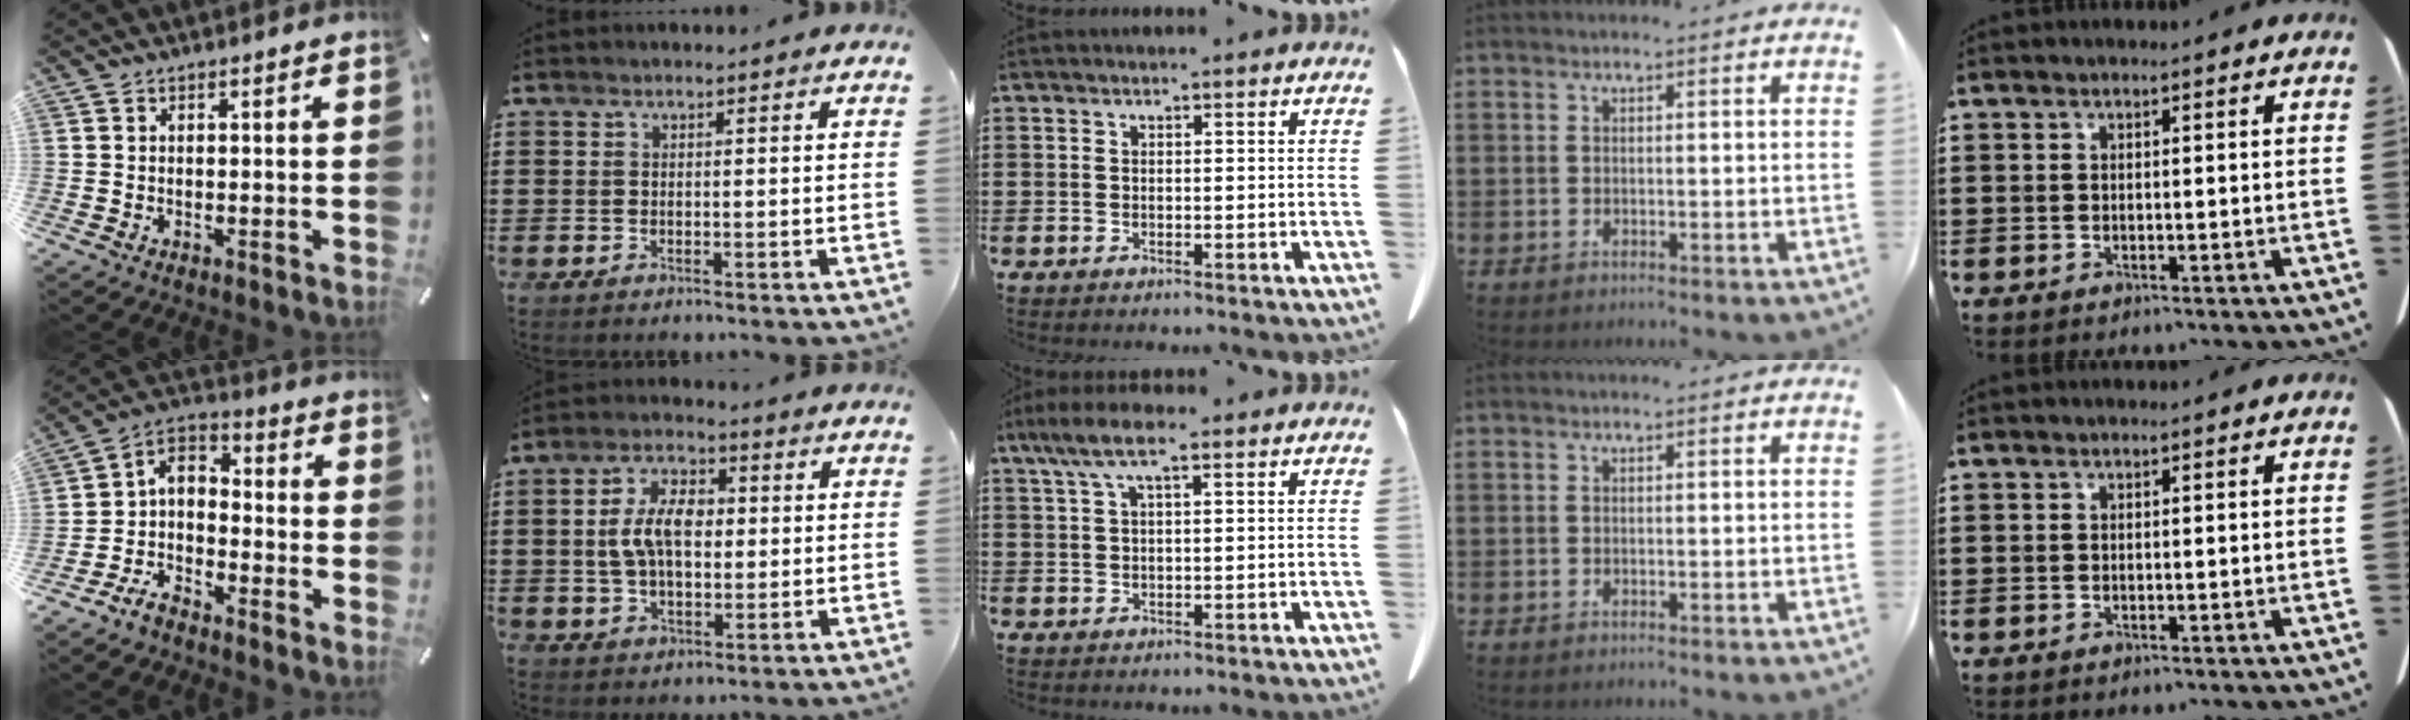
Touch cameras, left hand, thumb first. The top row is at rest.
{"thumb": {"total": 5.6, "force": [-4.1, 3.3, 2.2], "torque": [-0.054, 0.009, -0.085]}, "index": {"total": 8.0, "force": [0.8, 4.5, 6.6], "torque": [-0.146, 0.014, 0.008]}, "middle": {"total": 5.6, "force": [2.9, 1.3, 4.6], "torque": [-0.094, 0.005, 0.050]}}